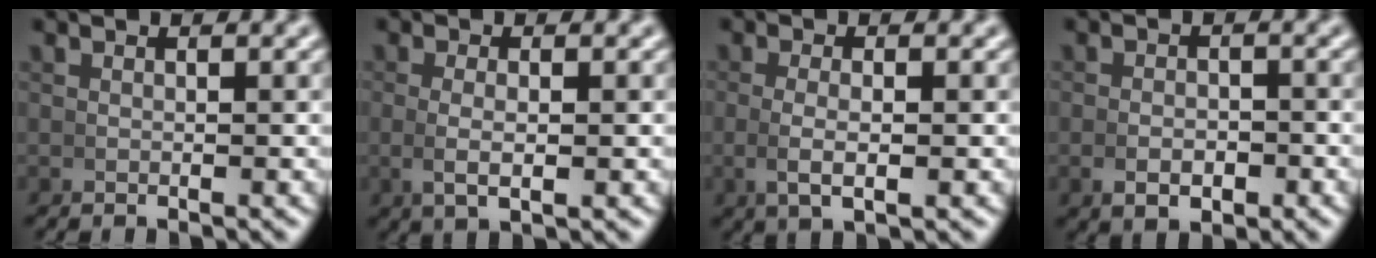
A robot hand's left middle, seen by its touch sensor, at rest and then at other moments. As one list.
[{"total": 2.2, "force": [-0.1, 0.6, 2.1], "torque": [-0.047, -0.007, 0.006]}, {"total": 2.5, "force": [-0.3, 0.7, 2.4], "torque": [-0.053, -0.006, 0.002]}, {"total": 2.4, "force": [-1.0, 1.4, 1.6], "torque": [-0.024, -0.005, -0.013]}]